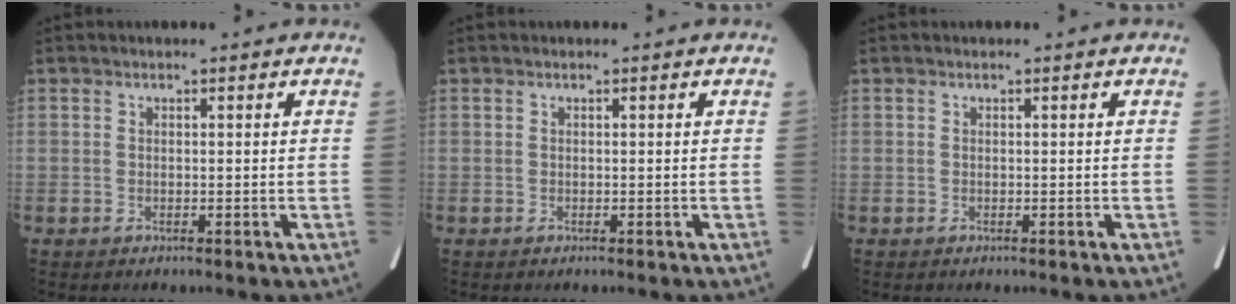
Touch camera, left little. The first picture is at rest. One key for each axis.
{"total": 0.0}
{"total": 0.0}